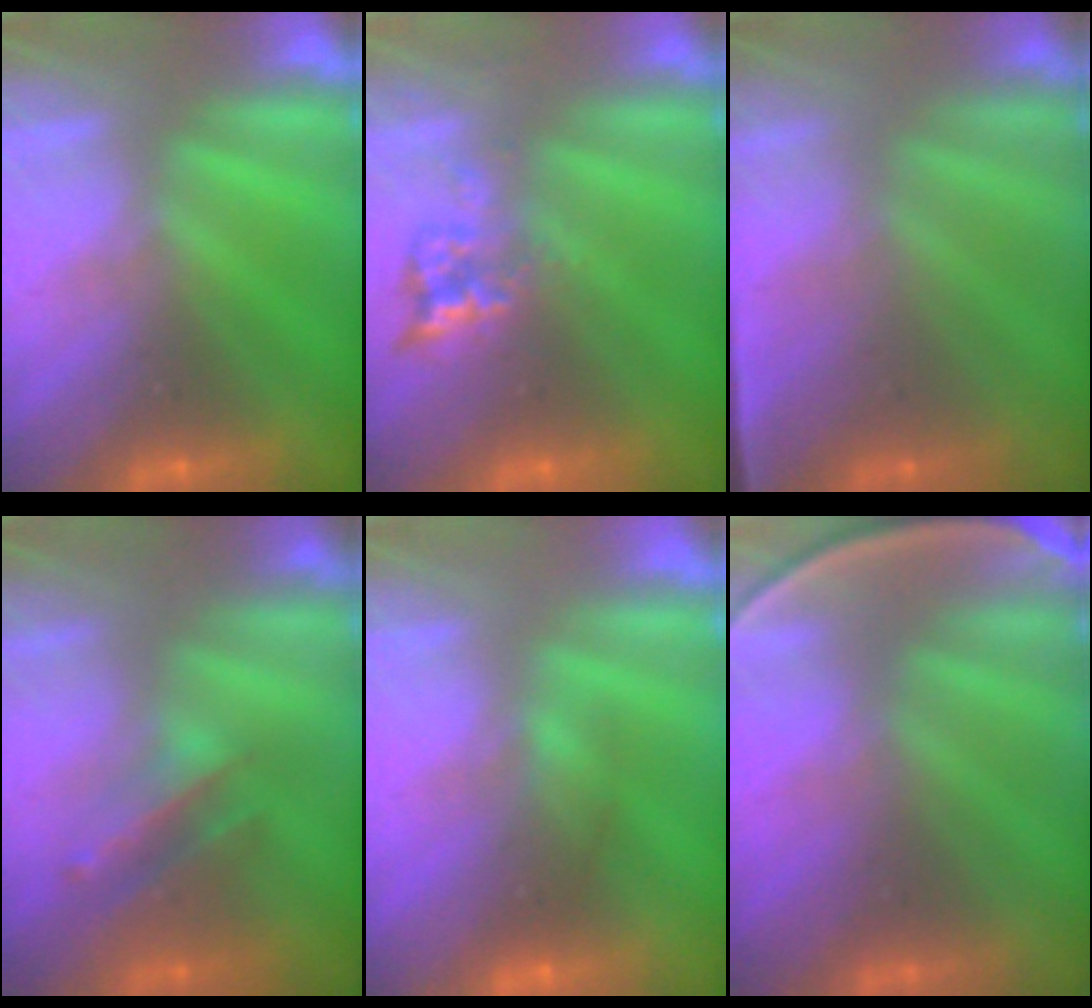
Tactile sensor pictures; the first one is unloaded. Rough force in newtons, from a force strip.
{"total": 2.3}
{"total": 1.1}
{"total": 2.4}
{"total": 2.9}
{"total": 10.0}